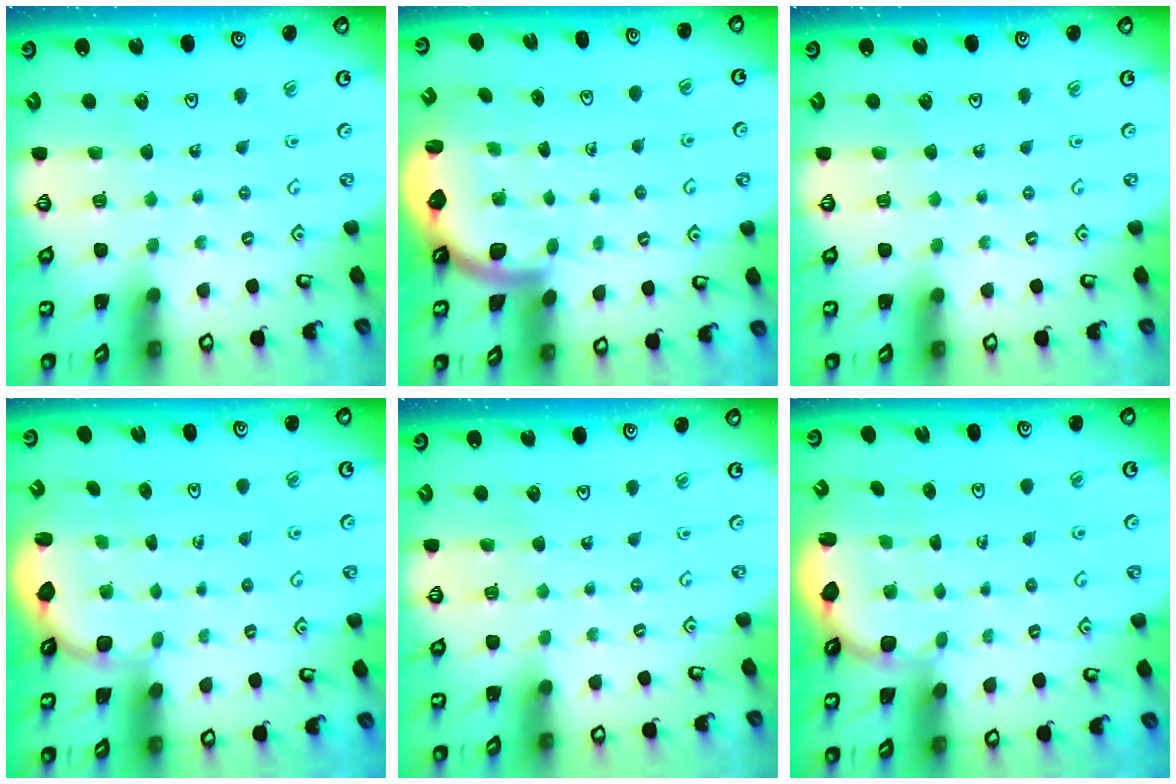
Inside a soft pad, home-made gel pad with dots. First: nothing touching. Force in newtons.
{"total": 2.3, "press": 2.3, "slide": 0.4}
{"total": 0.0}
{"total": 2.9, "press": 2.6, "slide": 1.2}
{"total": 0.0}
{"total": 2.9, "press": 2.6, "slide": 1.2}